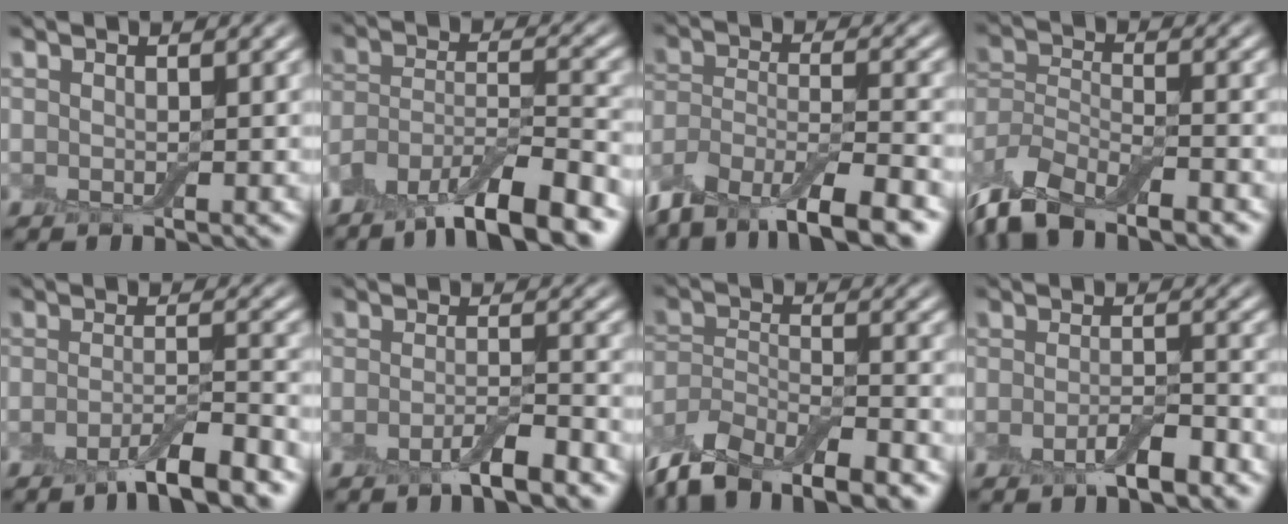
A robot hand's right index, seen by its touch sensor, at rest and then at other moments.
{"total": 10.0, "force": [-7.4, 2.8, 6.2], "torque": [-0.102, 0.000, -0.135]}
{"total": 9.6, "force": [-7.3, 3.1, 5.4], "torque": [-0.096, -0.004, -0.137]}
{"total": 9.3, "force": [-7.2, 3.4, 4.8], "torque": [-0.085, -0.008, -0.134]}
{"total": 5.6, "force": [-3.8, 1.1, 4.0], "torque": [-0.060, 0.001, -0.070]}
{"total": 3.4, "force": [-2.3, 0.6, 2.5], "torque": [-0.043, 0.001, -0.050]}
{"total": 9.4, "force": [-7.3, 3.3, 4.8], "torque": [-0.085, -0.005, -0.137]}
{"total": 3.3, "force": [-2.1, 1.0, 2.4], "torque": [-0.046, 0.002, -0.041]}